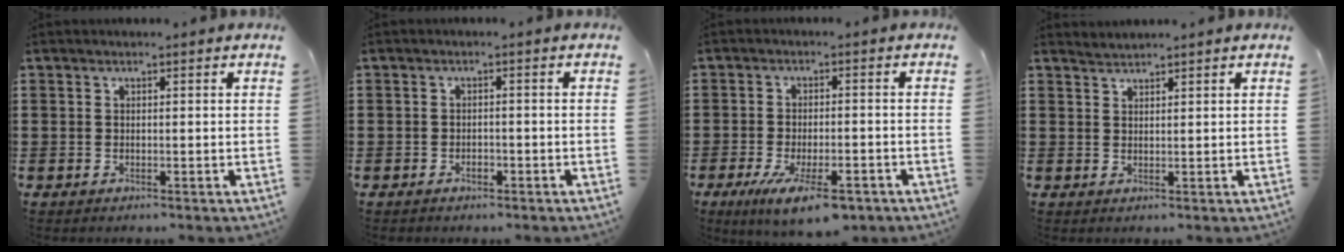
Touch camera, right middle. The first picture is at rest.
{"total": 1.1, "force": [-0.7, 0.5, 0.6], "torque": [-0.014, -0.002, -0.013]}
{"total": 6.9, "force": [-4.2, 2.0, 5.1], "torque": [-0.097, -0.005, -0.073]}
{"total": 1.2, "force": [1.2, -0.1, -0.3], "torque": [0.002, 0.000, 0.024]}